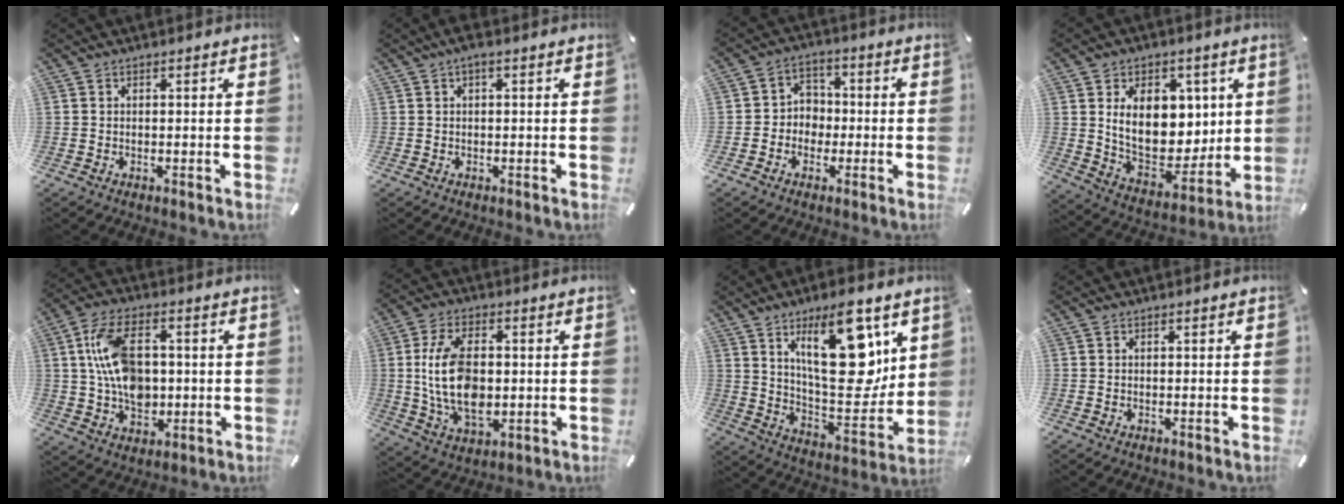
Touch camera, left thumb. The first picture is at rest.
{"total": 2.0, "force": [0.2, 0.4, 2.0], "torque": [-0.036, 0.001, 0.004]}
{"total": 5.3, "force": [-1.9, 4.9, 1.0], "torque": [-0.026, 0.019, -0.035]}
{"total": 15.5, "force": [4.4, 11.0, 9.9], "torque": [-0.151, -0.028, 0.087]}
{"total": 13.3, "force": [1.0, 9.3, 9.4], "torque": [-0.186, 0.014, 0.022]}
{"total": 14.0, "force": [0.5, 8.7, 11.0], "torque": [-0.233, -0.005, 0.006]}
{"total": 22.4, "force": [10.6, 9.6, 17.3], "torque": [-0.252, -0.067, 0.165]}
{"total": 0.0}